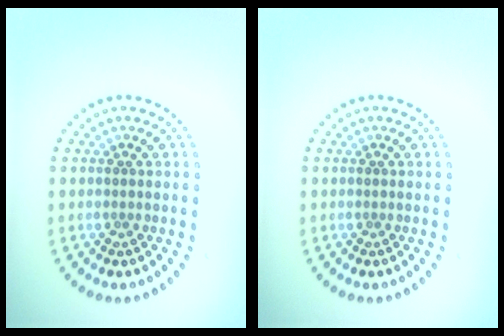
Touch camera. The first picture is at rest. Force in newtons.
{"total": 0.0}